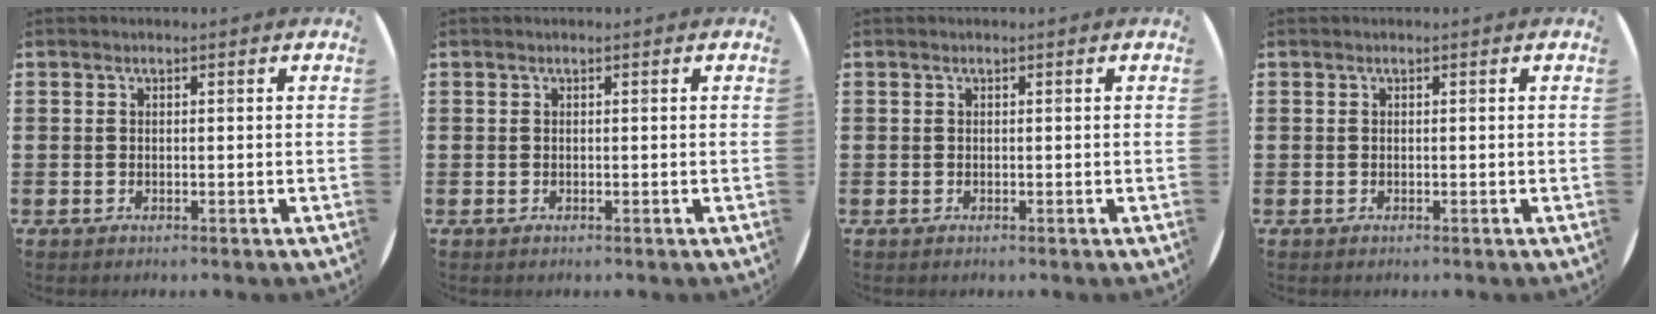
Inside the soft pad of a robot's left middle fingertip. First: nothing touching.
{"total": 0.0}
{"total": 0.0}
{"total": 0.0}